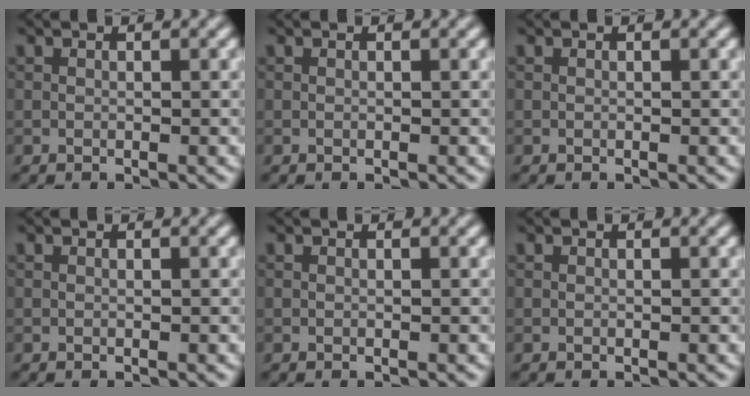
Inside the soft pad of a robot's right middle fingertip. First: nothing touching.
{"total": 0.0}
{"total": 0.0}
{"total": 0.0}
{"total": 0.0}
{"total": 0.0}